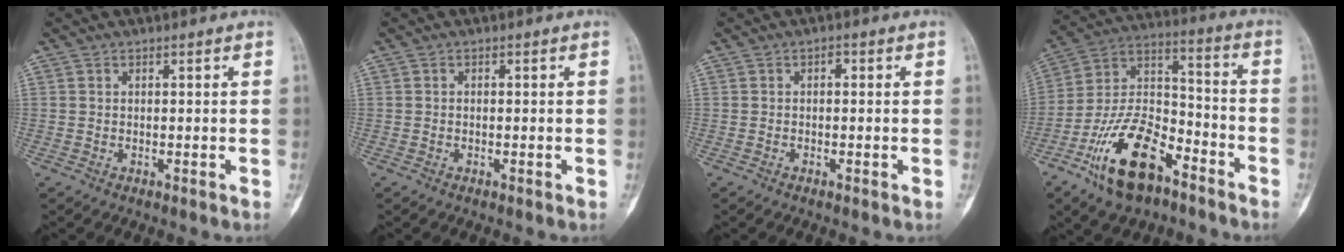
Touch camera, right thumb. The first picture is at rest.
{"total": 0.0}
{"total": 1.0, "force": [0.0, 0.7, 0.8], "torque": [-0.004, 0.005, -0.006]}
{"total": 18.3, "force": [-10.6, 8.8, 12.1], "torque": [-0.211, 0.076, -0.195]}